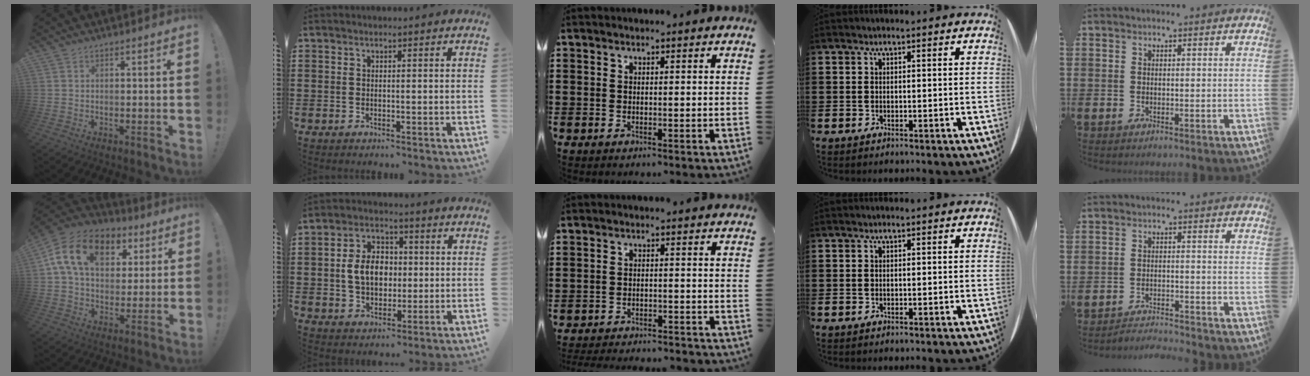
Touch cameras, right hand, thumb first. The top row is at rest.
{"thumb": {"total": 17.5, "force": [6.5, 11.6, 11.3], "torque": [-0.183, -0.007, 0.118]}, "index": {"total": 7.5, "force": [0.0, 5.5, 5.2], "torque": [-0.116, 0.010, -0.007]}, "middle": {"total": 3.2, "force": [-3.2, 0.0, 0.2], "torque": [-0.007, 0.000, -0.068]}, "little": {"total": 2.6, "force": [-2.6, -0.1, -0.2], "torque": [-0.002, 0.003, -0.058]}}